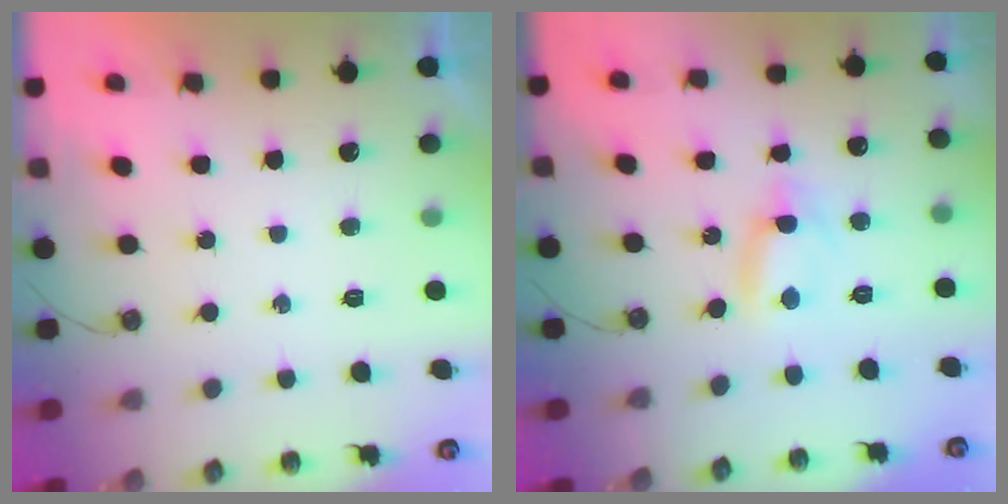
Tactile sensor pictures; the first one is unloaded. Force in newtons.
{"total": 3.1, "press": 3.1, "slide": 0.3}